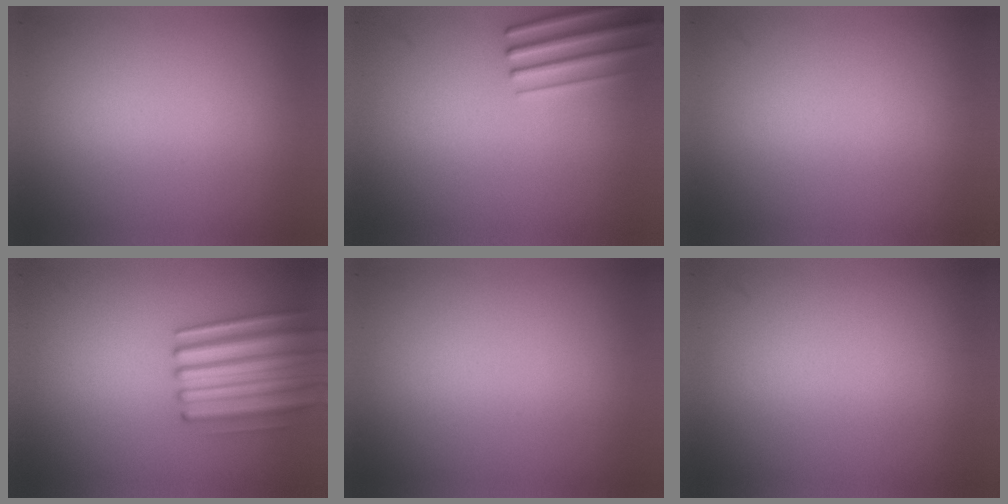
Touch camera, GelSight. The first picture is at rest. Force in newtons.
{"total": 2.5}
{"total": 0.0}
{"total": 4.7}
{"total": 0.0}
{"total": 0.0}